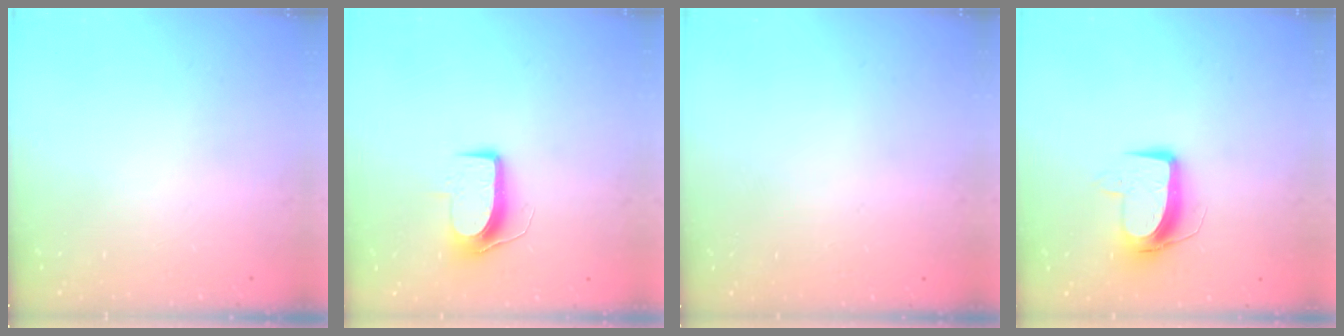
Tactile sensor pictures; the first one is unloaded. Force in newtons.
{"total": 9.4, "press": 9.4, "slide": 0.3}
{"total": 0.0}
{"total": 10.5, "press": 10.4, "slide": 0.9}